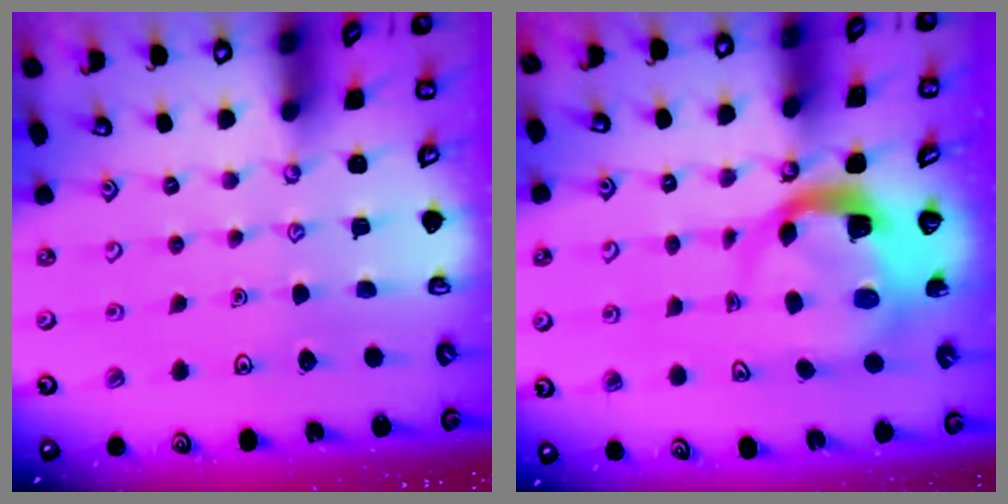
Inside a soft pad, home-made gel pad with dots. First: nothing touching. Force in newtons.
{"total": 4.8, "press": 4.8, "slide": 0.7}